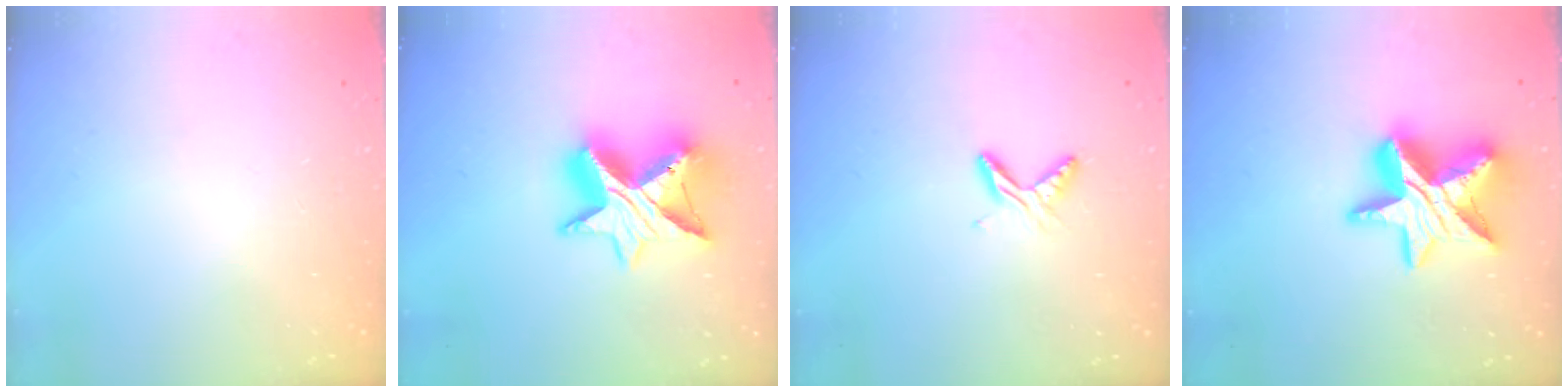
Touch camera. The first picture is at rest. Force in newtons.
{"total": 14.9, "press": 14.9, "slide": 1.1}
{"total": 6.1, "press": 6.1, "slide": 0.7}
{"total": 16.9, "press": 16.8, "slide": 1.3}